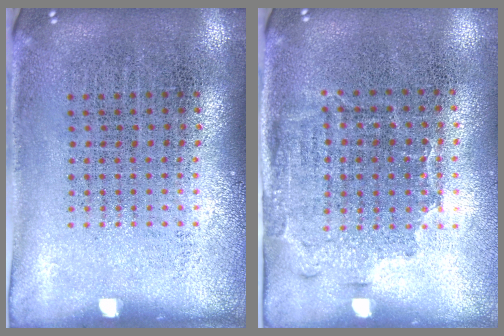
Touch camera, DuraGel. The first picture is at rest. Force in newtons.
{"total": 1.6, "press": 1.3, "slide": 1.0}